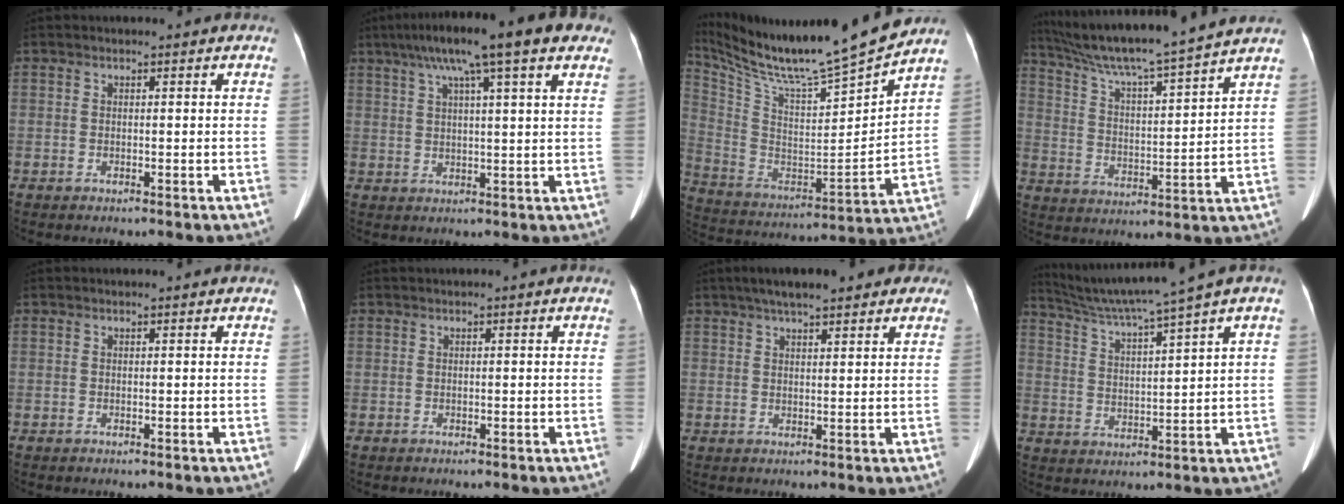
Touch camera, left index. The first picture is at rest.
{"total": 16.5, "force": [10.5, 1.5, 12.6], "torque": [-0.205, 0.054, 0.147]}
{"total": 23.0, "force": [20.6, 0.2, 10.1], "torque": [-0.209, -0.057, 0.341]}
{"total": 17.0, "force": [14.9, -1.6, 8.0], "torque": [-0.146, -0.004, 0.239]}
{"total": 0.0}
{"total": 0.0}
{"total": 8.4, "force": [6.1, 2.7, 5.1], "torque": [-0.065, 0.031, 0.084]}
{"total": 10.7, "force": [8.5, -2.3, 6.2], "torque": [-0.111, 0.007, 0.151]}